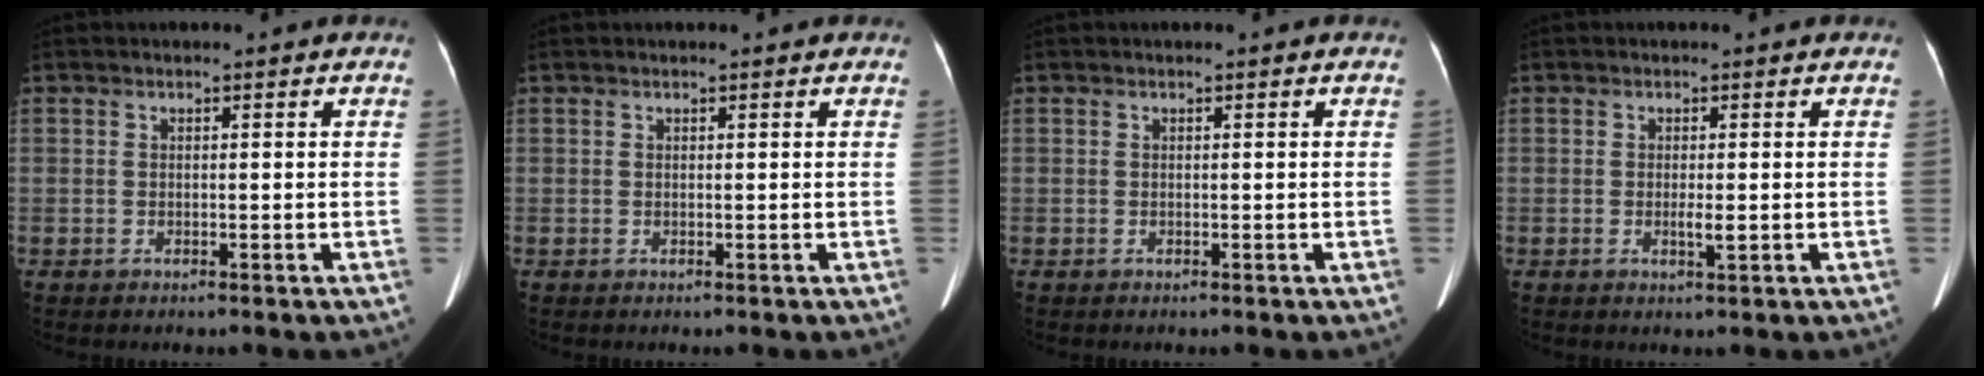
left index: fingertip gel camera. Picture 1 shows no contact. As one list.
[{"total": 0.6, "force": [0.5, 0.1, 0.2], "torque": [-0.006, 0.010, 0.010]}, {"total": 0.0}, {"total": 1.4, "force": [-0.1, 0.2, 1.4], "torque": [-0.026, -0.001, -0.003]}]